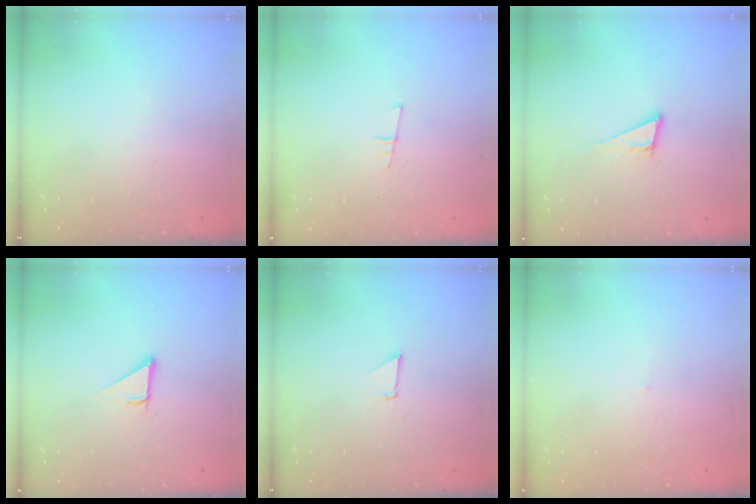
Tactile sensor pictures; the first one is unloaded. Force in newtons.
{"total": 6.6, "press": 5.9, "slide": 2.9}
{"total": 8.3, "press": 7.6, "slide": 3.4}
{"total": 3.0, "press": 3.0, "slide": 0.1}
{"total": 0.9, "press": 0.9, "slide": 0.1}
{"total": 3.0, "press": 3.0, "slide": 0.2}